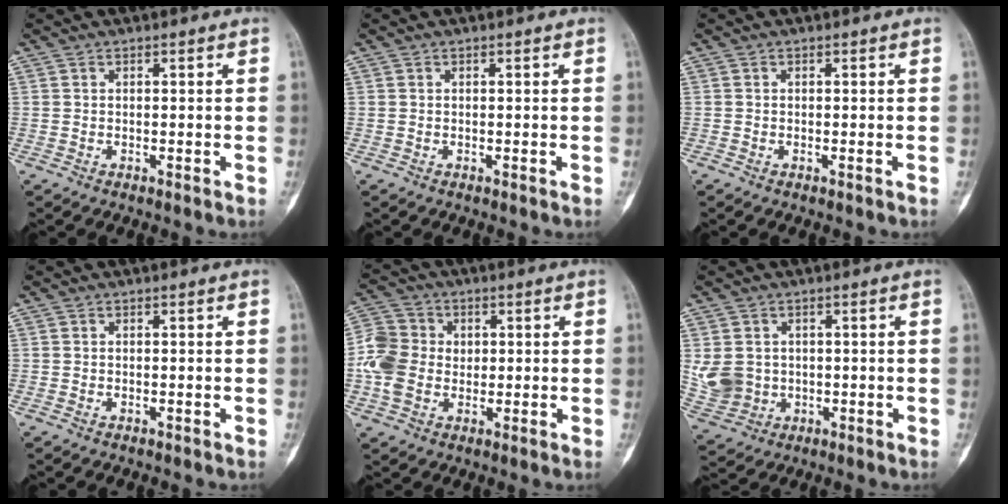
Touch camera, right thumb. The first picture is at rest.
{"total": 0.0}
{"total": 0.0}
{"total": 0.0}
{"total": 9.4, "force": [-0.1, 7.9, 5.1], "torque": [-0.093, 0.015, -0.009]}
{"total": 6.9, "force": [0.3, 6.0, 3.4], "torque": [-0.055, -0.001, 0.019]}